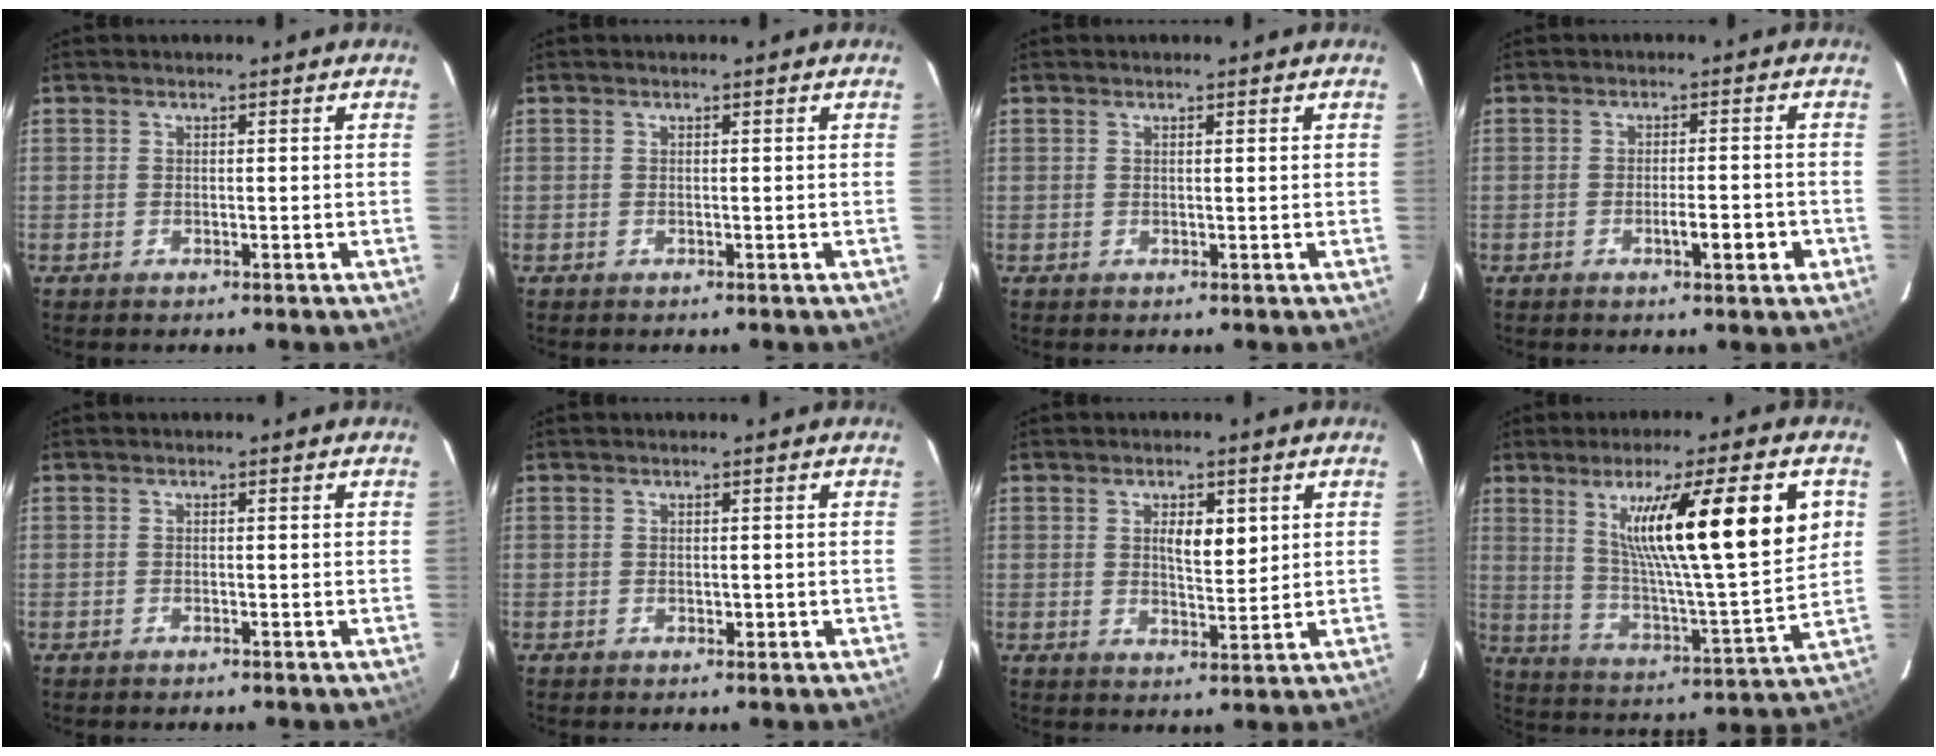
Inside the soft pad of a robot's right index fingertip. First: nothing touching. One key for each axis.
{"total": 0.0}
{"total": 0.6, "fx": 0.2, "fy": 0.2, "fz": 0.6, "tx": -0.017, "ty": 0.002, "tz": 0.003}
{"total": 4.5, "fx": -1.8, "fy": 1.0, "fz": 4.0, "tx": -0.062, "ty": 0.002, "tz": -0.023}
{"total": 0.5, "fx": -0.3, "fy": 0.2, "fz": 0.3, "tx": -0.012, "ty": -0.001, "tz": -0.005}
{"total": 1.0, "fx": -0.3, "fy": 0.6, "fz": 0.7, "tx": -0.015, "ty": -0.001, "tz": -0.002}
{"total": 5.3, "fx": 1.6, "fy": 2.0, "fz": 4.6, "tx": -0.076, "ty": 0.001, "tz": 0.028}
{"total": 21.7, "fx": 7.0, "fy": 2.0, "fz": 20.5, "tx": -0.319, "ty": -0.003, "tz": 0.109}